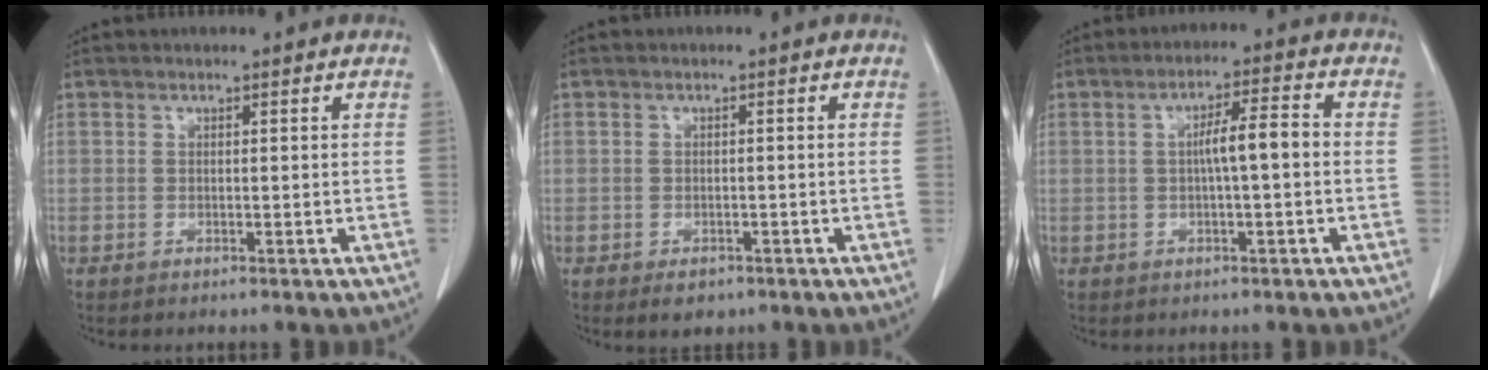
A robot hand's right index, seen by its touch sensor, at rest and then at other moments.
{"total": 2.5, "force": [-1.5, 1.6, 1.1], "torque": [-0.011, 0.001, -0.013]}
{"total": 5.3, "force": [-0.2, 0.6, 5.2], "torque": [-0.089, 0.015, -0.003]}